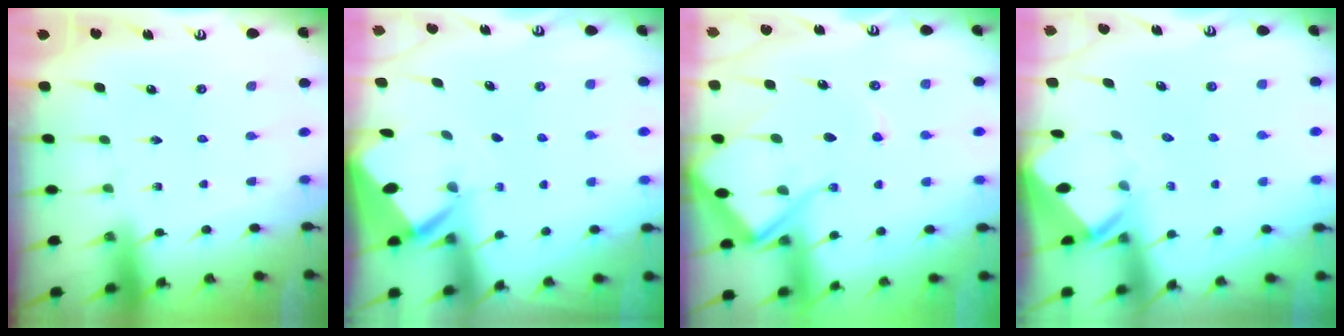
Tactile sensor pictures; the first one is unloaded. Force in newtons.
{"total": 3.0, "press": 3.0, "slide": 0.4}
{"total": 12.8, "press": 12.7, "slide": 1.6}
{"total": 2.4, "press": 2.4, "slide": 0.1}